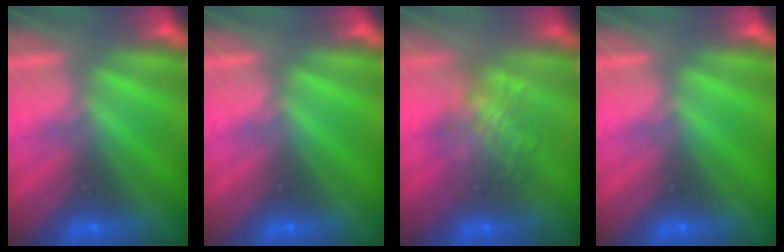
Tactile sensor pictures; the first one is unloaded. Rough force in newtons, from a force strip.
{"total": 0.0}
{"total": 4.7}
{"total": 0.0}